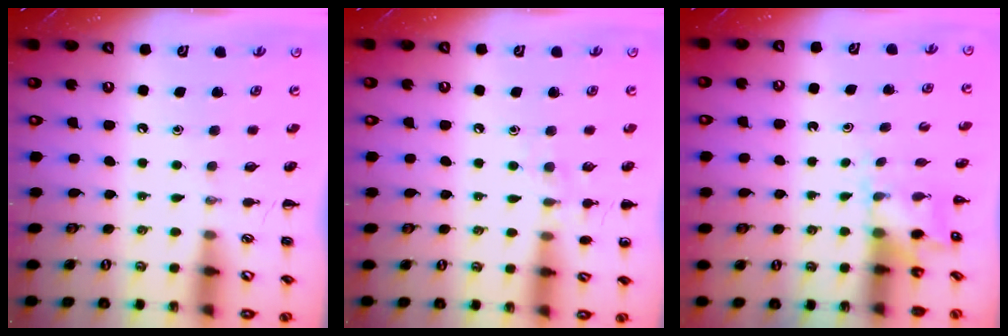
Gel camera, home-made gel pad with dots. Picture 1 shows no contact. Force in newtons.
{"total": 7.6, "press": 7.3, "slide": 2.0}
{"total": 2.3, "press": 2.3, "slide": 0.6}